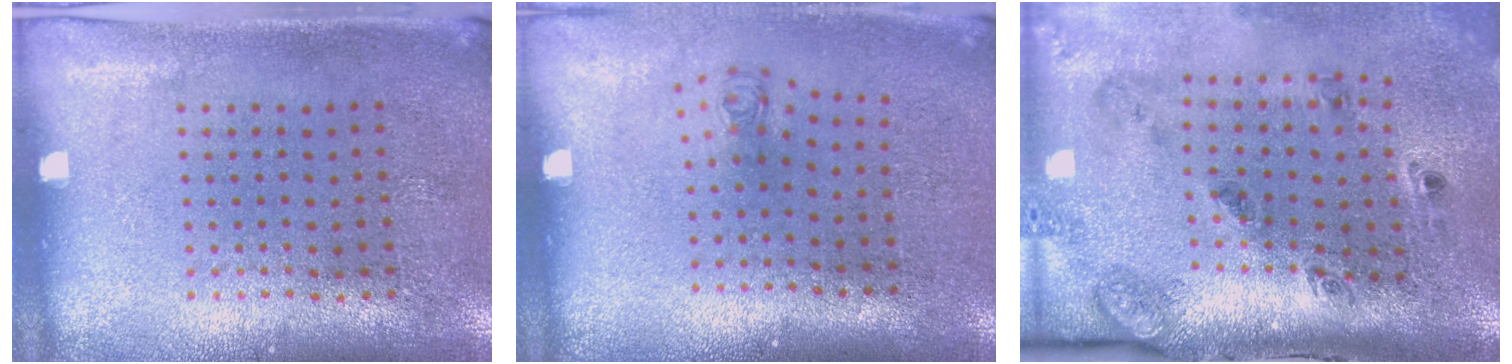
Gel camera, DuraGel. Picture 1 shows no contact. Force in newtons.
{"total": 0.7, "press": 0.3, "slide": 0.6}
{"total": 2.4, "press": 1.7, "slide": 1.8}